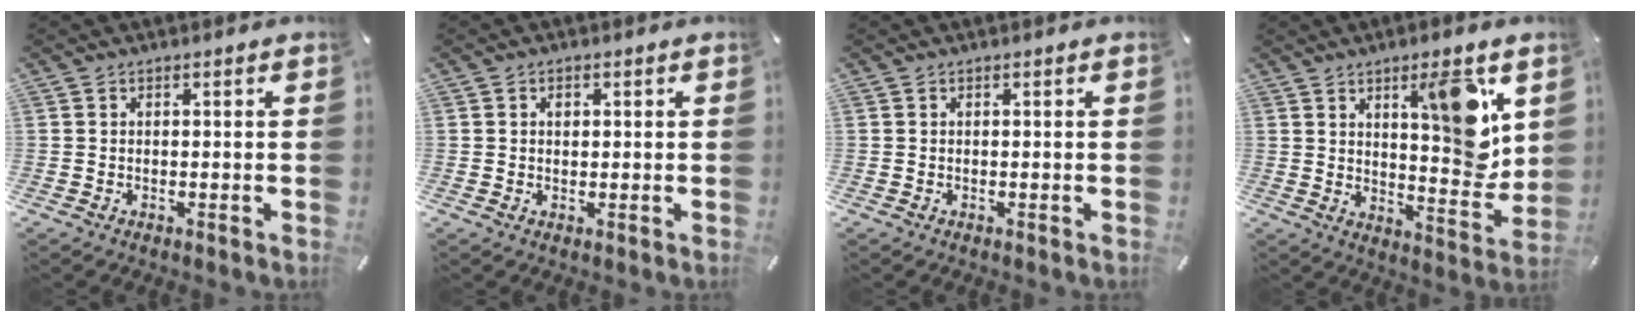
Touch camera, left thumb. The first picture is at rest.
{"total": 1.4, "force": [0.3, 1.2, 0.7], "torque": [0.000, 0.001, 0.000]}
{"total": 0.0}
{"total": 14.2, "force": [6.3, 4.6, 11.9], "torque": [-0.143, -0.046, 0.097]}